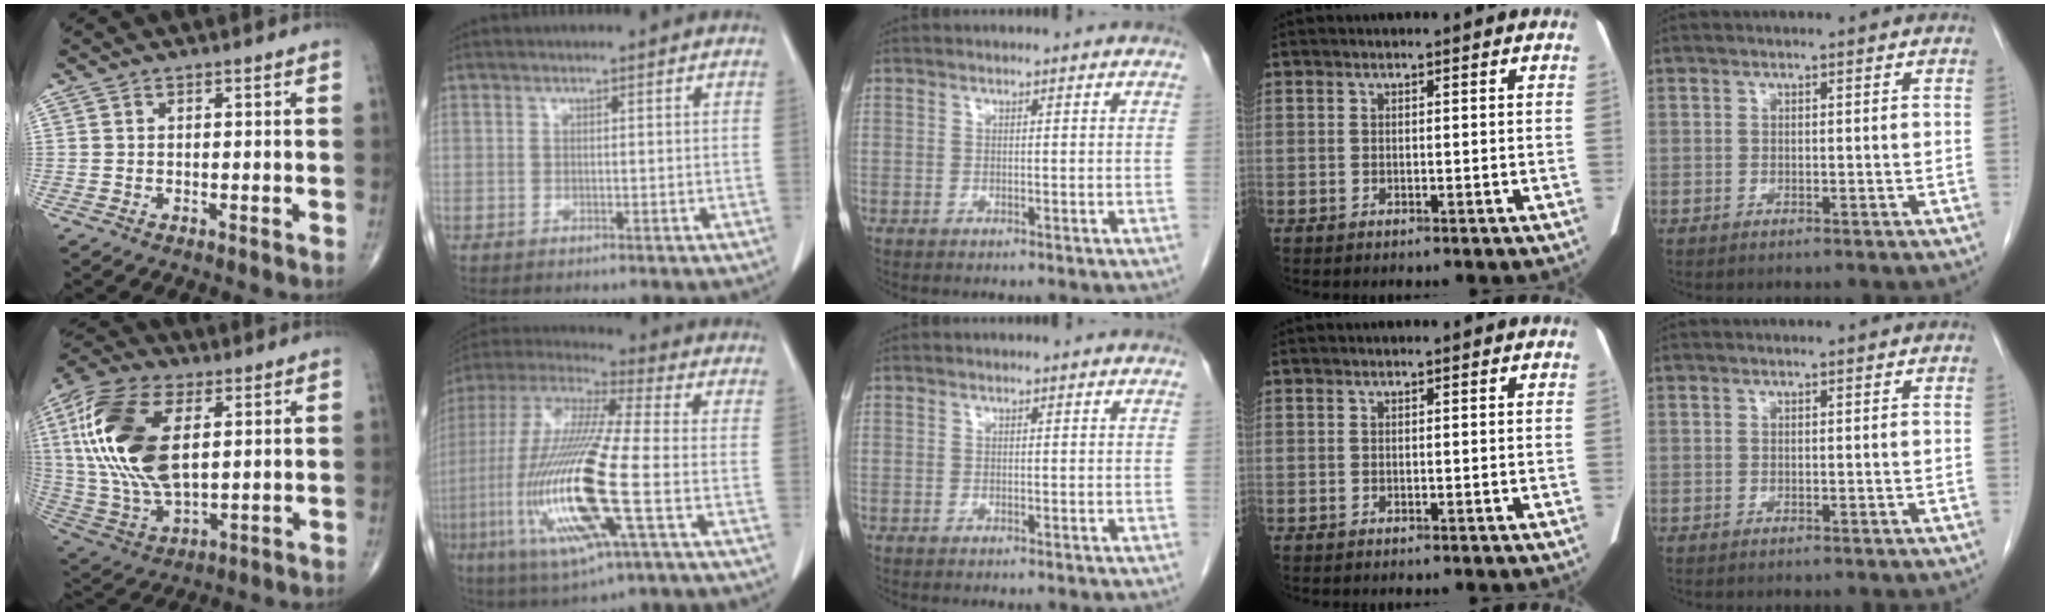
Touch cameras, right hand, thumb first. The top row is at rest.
{"thumb": {"total": 22.3, "force": [5.1, 11.6, 18.4], "torque": [-0.385, -0.016, 0.090]}, "index": {"total": 20.4, "force": [-4.8, 1.7, 19.8], "torque": [-0.431, -0.022, -0.092]}}